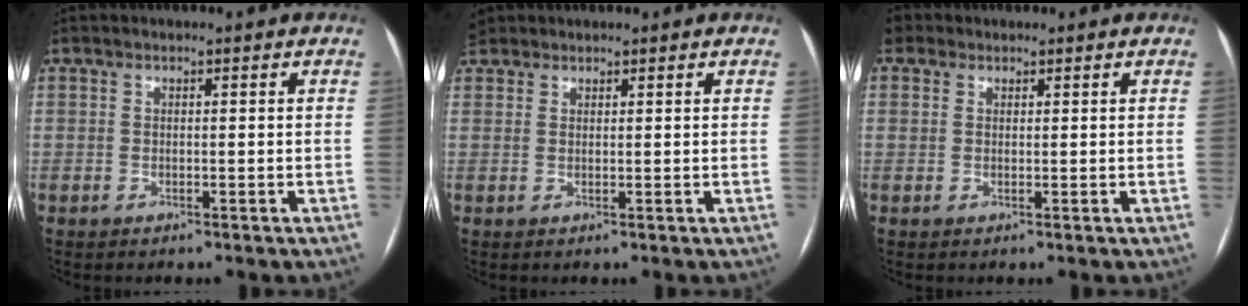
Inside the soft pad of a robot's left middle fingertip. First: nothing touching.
{"total": 2.7, "force": [2.1, 1.7, 0.4], "torque": [-0.013, 0.011, 0.039]}
{"total": 2.7, "force": [1.3, 2.3, 0.7], "torque": [-0.015, 0.015, 0.023]}